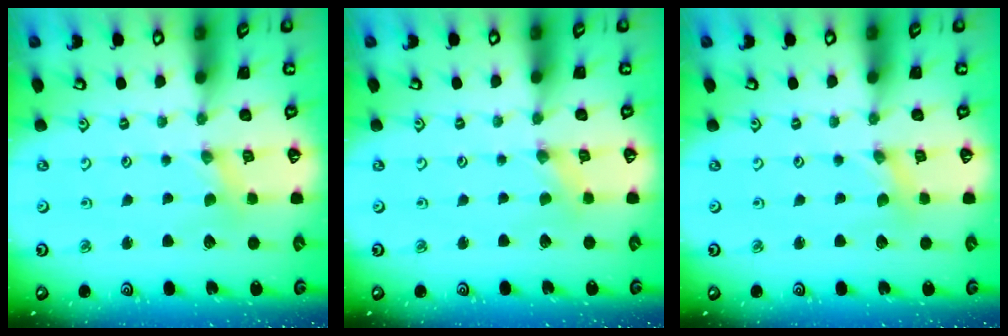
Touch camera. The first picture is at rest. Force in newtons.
{"total": 0.0}
{"total": 0.0}